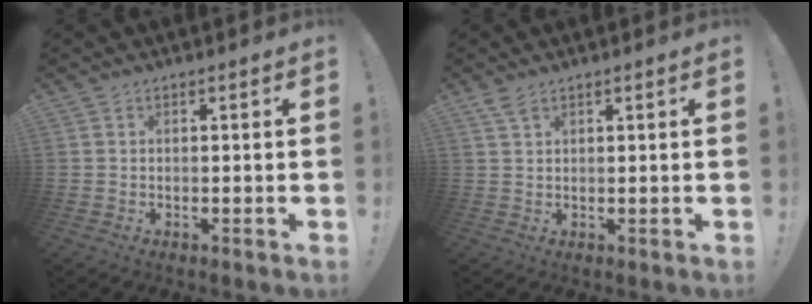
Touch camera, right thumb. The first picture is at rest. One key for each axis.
{"total": 2.7, "fx": 2.0, "fy": 0.8, "fz": 1.7, "tx": -0.028, "ty": -0.008, "tz": 0.035}